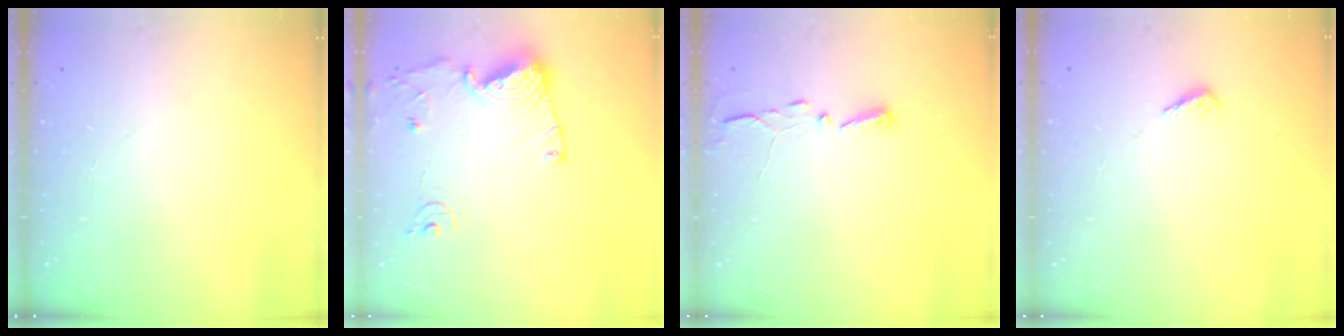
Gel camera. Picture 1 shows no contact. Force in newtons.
{"total": 13.4, "press": 13.4, "slide": 1.5}
{"total": 2.9, "press": 2.9, "slide": 0.4}
{"total": 2.3, "press": 2.2, "slide": 0.8}